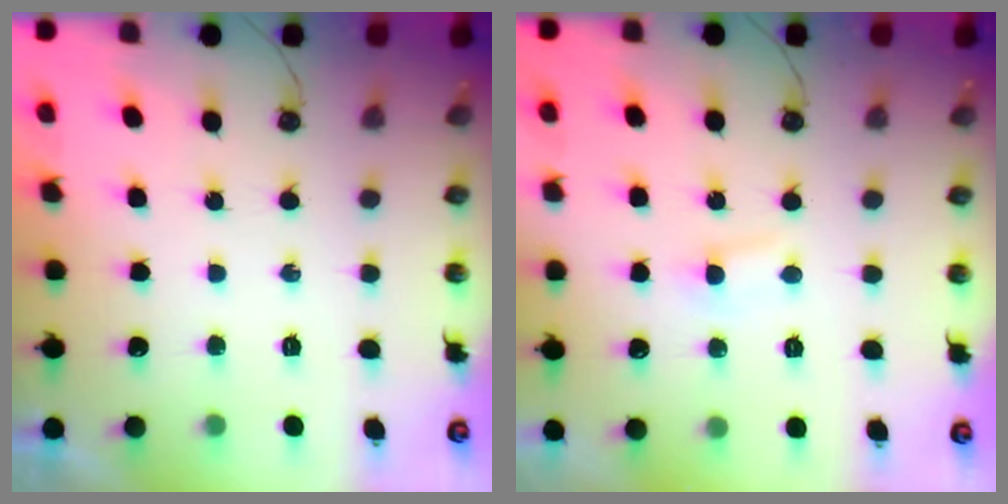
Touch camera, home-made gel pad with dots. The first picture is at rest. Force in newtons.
{"total": 5.1, "press": 3.1, "slide": 4.1}